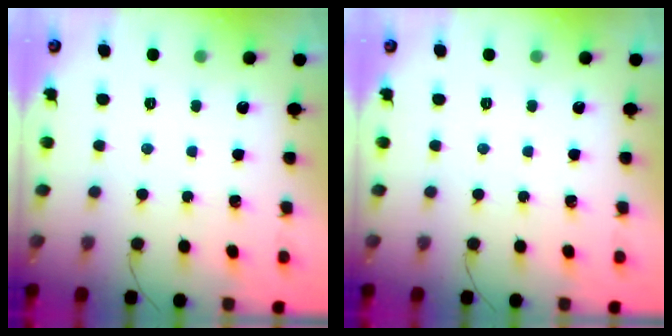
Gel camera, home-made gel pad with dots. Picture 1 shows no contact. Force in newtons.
{"total": 0.0}